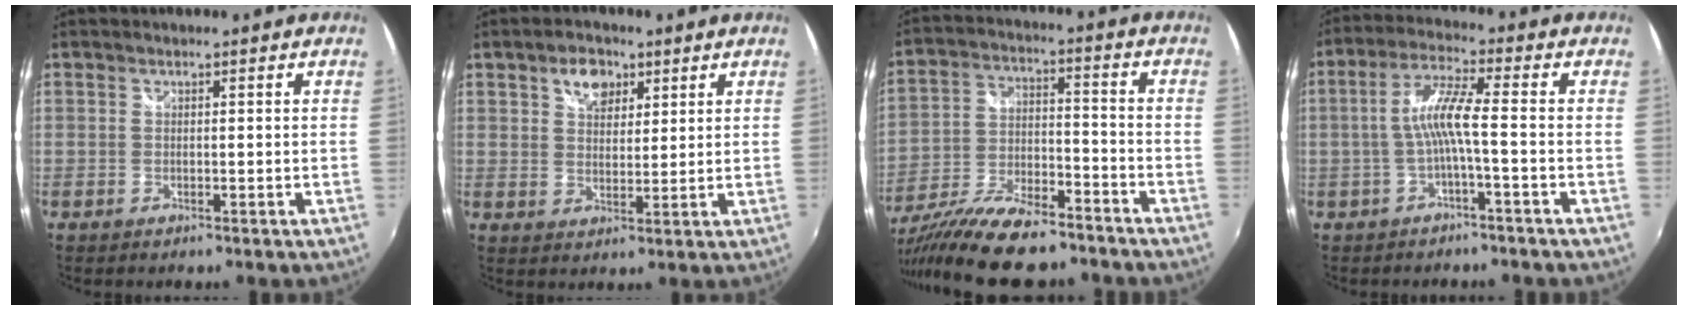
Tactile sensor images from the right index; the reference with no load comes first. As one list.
[{"total": 5.9, "force": [3.2, 3.9, 3.1], "torque": [-0.041, 0.015, 0.055]}, {"total": 19.9, "force": [-15.8, 5.3, 10.8], "torque": [-0.211, -0.039, -0.261]}, {"total": 6.4, "force": [-1.8, -0.1, 6.1], "torque": [-0.137, 0.011, -0.031]}]